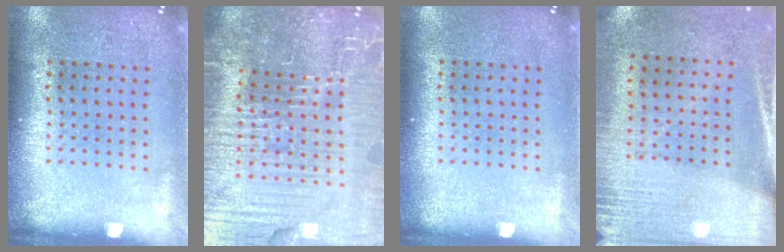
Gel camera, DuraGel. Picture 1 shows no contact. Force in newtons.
{"total": 7.2, "press": 6.3, "slide": 3.4}
{"total": 0.0}
{"total": 2.7, "press": 2.4, "slide": 1.3}